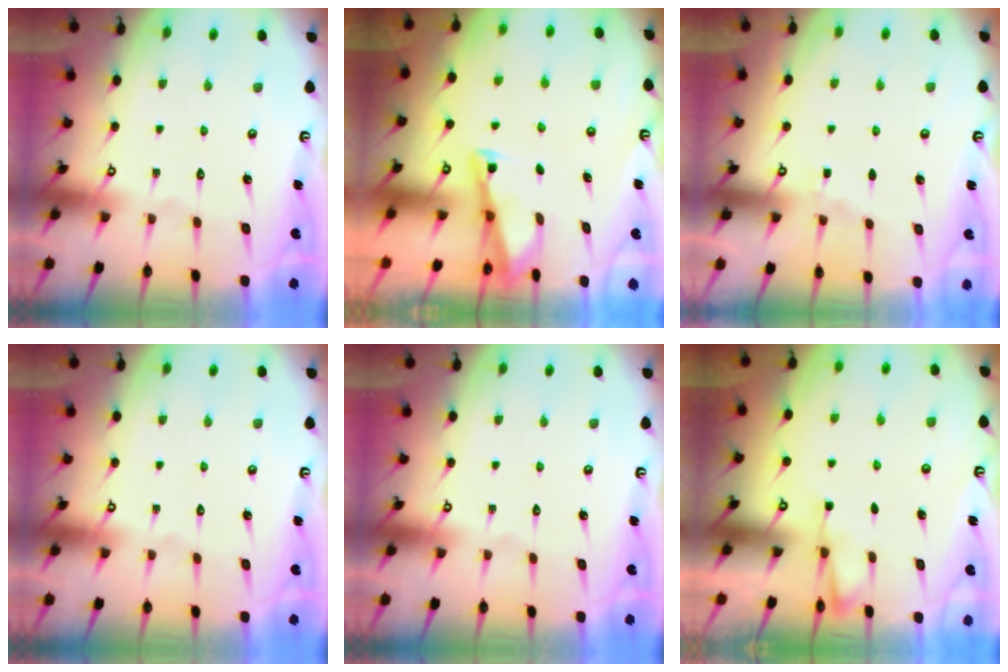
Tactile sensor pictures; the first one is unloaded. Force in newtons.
{"total": 2.9, "press": 2.9, "slide": 0.4}
{"total": 3.6, "press": 3.5, "slide": 0.5}
{"total": 0.0}
{"total": 0.0}
{"total": 2.3, "press": 2.2, "slide": 0.4}